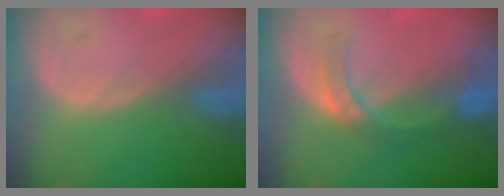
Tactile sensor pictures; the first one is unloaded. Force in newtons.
{"total": 4.7, "press": 4.6, "slide": 1.0}